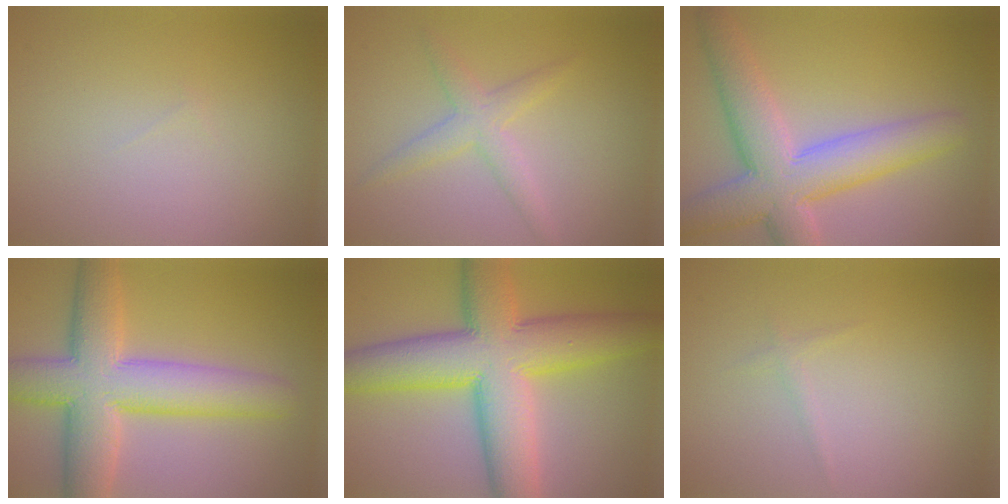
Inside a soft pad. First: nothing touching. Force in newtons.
{"total": 2.5, "press": 2.5, "slide": 0.1}
{"total": 7.9, "press": 7.9, "slide": 0.6}
{"total": 9.1, "press": 9.1, "slide": 0.3}
{"total": 12.4, "press": 12.4, "slide": 0.0}
{"total": 0.6, "press": 0.6, "slide": 0.1}